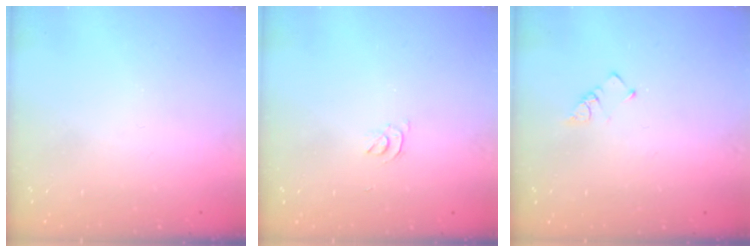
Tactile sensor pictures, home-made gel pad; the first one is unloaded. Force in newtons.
{"total": 2.9, "press": 2.9, "slide": 0.5}
{"total": 1.9, "press": 1.9, "slide": 0.3}